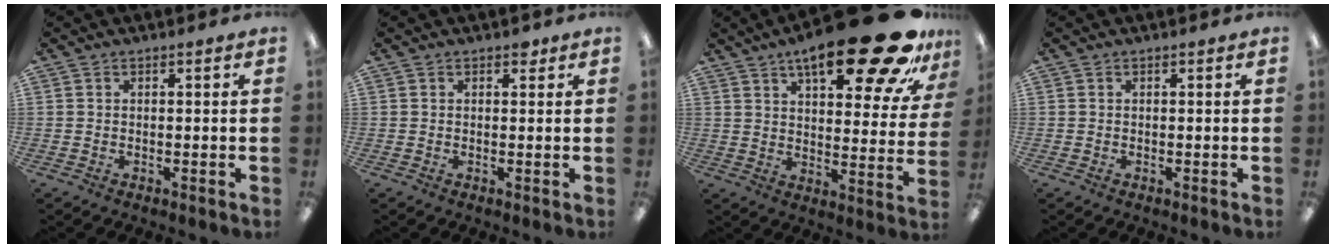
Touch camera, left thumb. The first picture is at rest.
{"total": 1.5, "force": [1.0, 0.9, 0.7], "torque": [0.002, -0.003, 0.013]}
{"total": 24.8, "force": [15.7, 7.3, 17.7], "torque": [-0.251, -0.094, 0.245]}
{"total": 0.0}